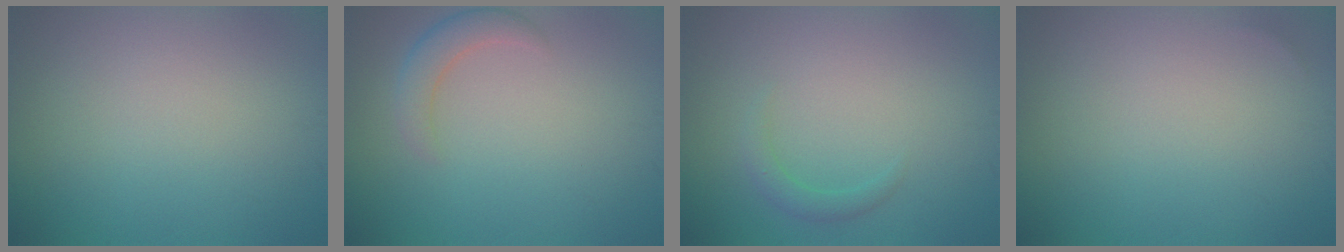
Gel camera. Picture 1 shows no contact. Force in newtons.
{"total": 2.4, "press": 2.4, "slide": 0.2}
{"total": 1.3, "press": 1.3, "slide": 0.1}
{"total": 0.0}